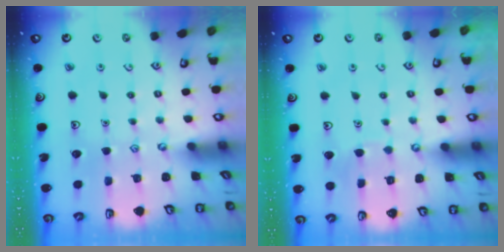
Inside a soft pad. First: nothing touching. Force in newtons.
{"total": 2.7, "press": 2.7, "slide": 0.1}